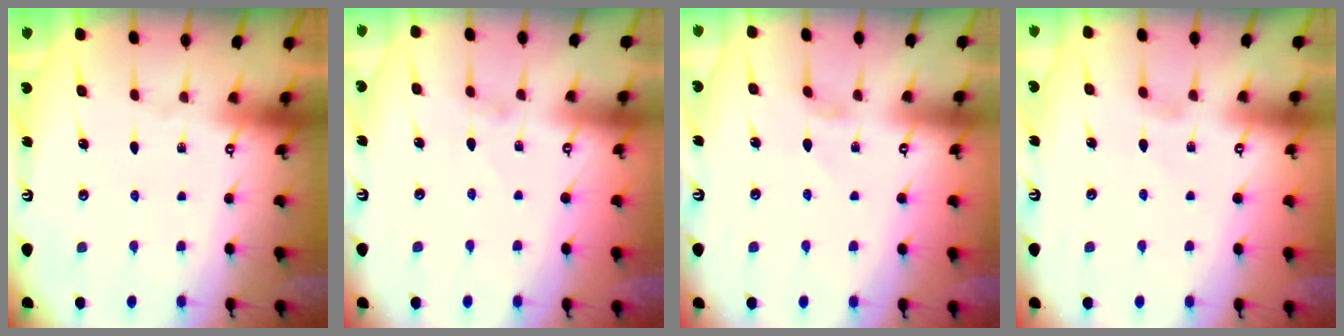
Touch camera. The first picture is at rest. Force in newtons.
{"total": 0.5, "press": 0.5, "slide": 0.3}
{"total": 0.7, "press": 0.6, "slide": 0.3}
{"total": 1.3, "press": 1.2, "slide": 0.3}